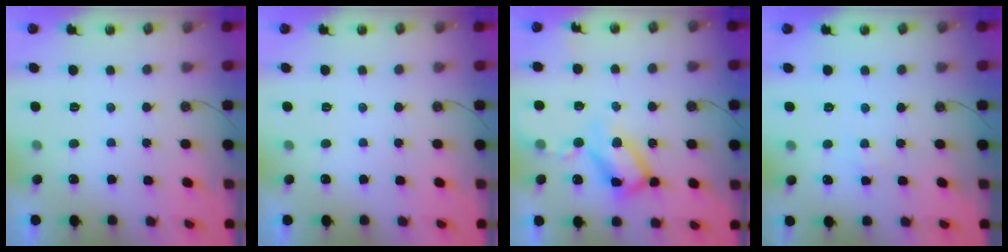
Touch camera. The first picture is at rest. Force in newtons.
{"total": 0.0}
{"total": 14.4, "press": 14.3, "slide": 1.3}
{"total": 1.5, "press": 1.5, "slide": 0.3}